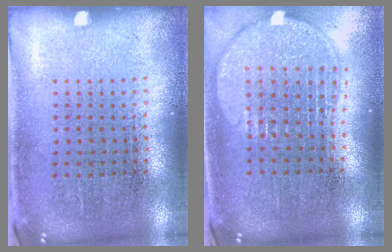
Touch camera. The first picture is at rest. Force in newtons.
{"total": 2.0, "press": 1.7, "slide": 1.1}